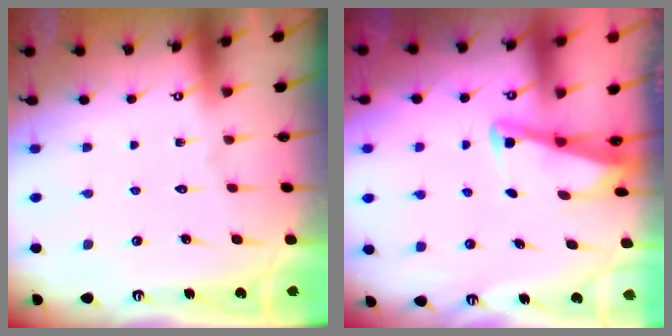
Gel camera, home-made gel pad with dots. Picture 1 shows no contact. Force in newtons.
{"total": 2.8, "press": 2.8, "slide": 0.3}